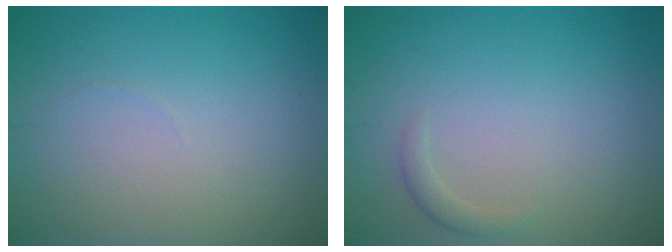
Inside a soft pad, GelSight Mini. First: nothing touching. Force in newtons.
{"total": 1.0, "press": 1.0, "slide": 0.0}